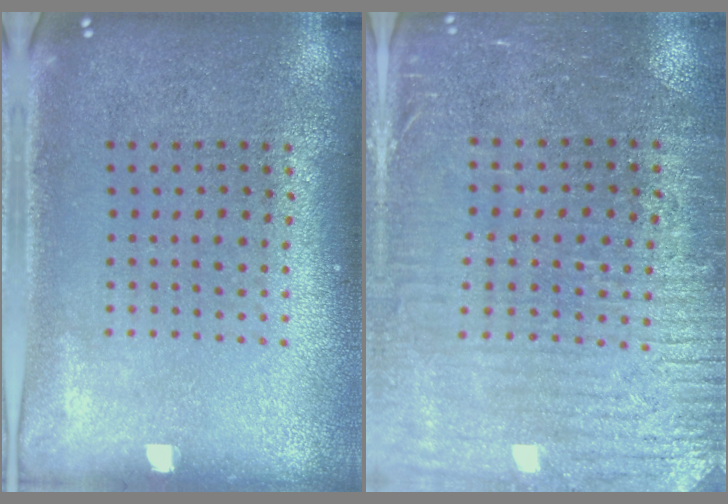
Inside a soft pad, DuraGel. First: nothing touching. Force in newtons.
{"total": 3.1, "press": 2.9, "slide": 1.1}